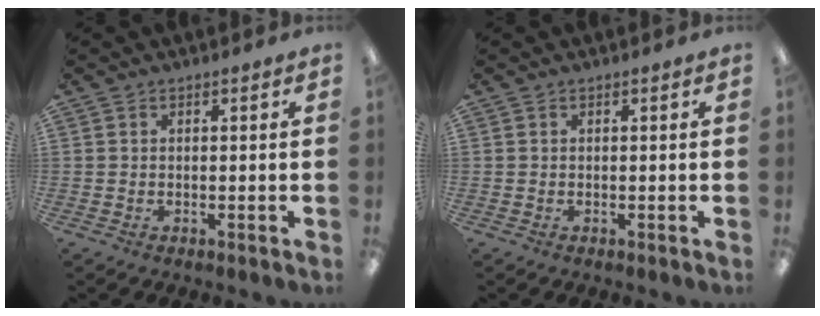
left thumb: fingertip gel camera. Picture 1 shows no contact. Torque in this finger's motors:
{"motor_torque": [0.02, 0.01, -0.06, 0.06, 0.00]}